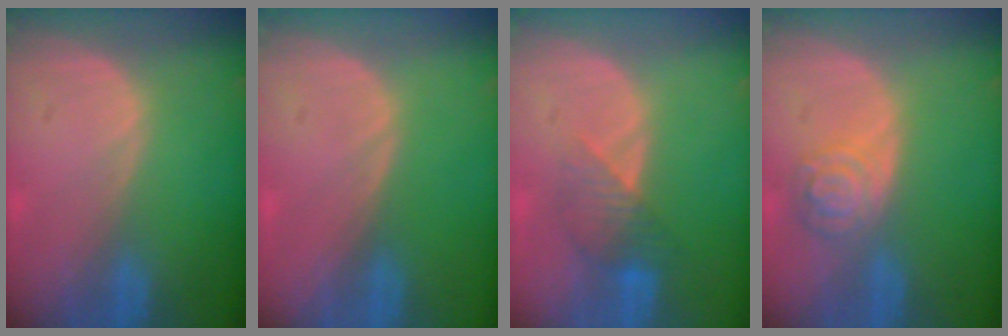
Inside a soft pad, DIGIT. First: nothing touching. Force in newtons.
{"total": 0.0}
{"total": 3.9, "press": 3.8, "slide": 0.8}
{"total": 5.3, "press": 4.8, "slide": 2.3}